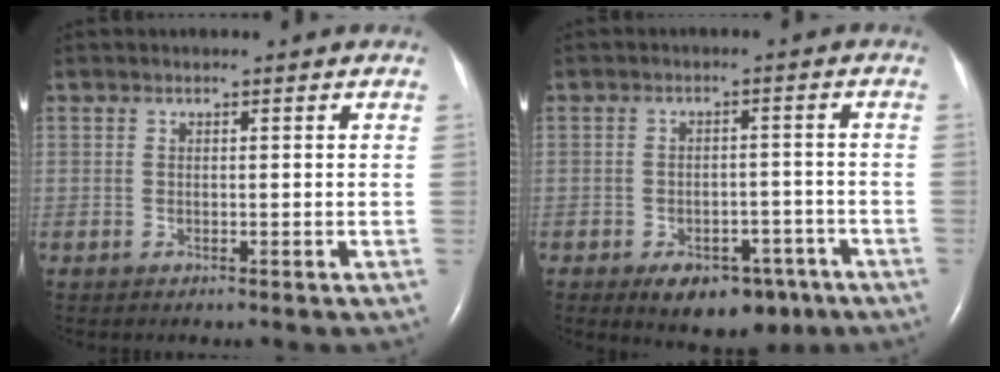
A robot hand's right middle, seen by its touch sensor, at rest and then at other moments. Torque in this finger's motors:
{"motor_torque": [0.13, -0.13, 0.13, 0.05]}